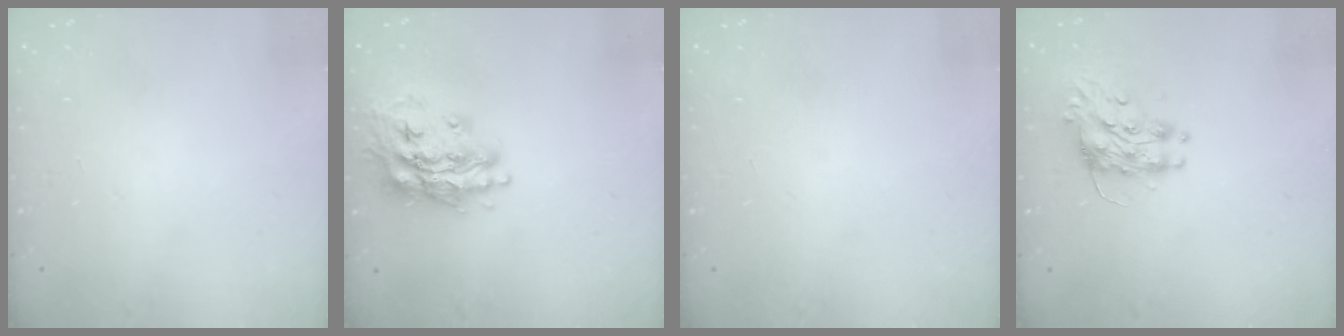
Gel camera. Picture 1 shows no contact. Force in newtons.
{"total": 16.9, "press": 16.8, "slide": 1.5}
{"total": 0.0}
{"total": 8.9, "press": 8.9, "slide": 0.2}